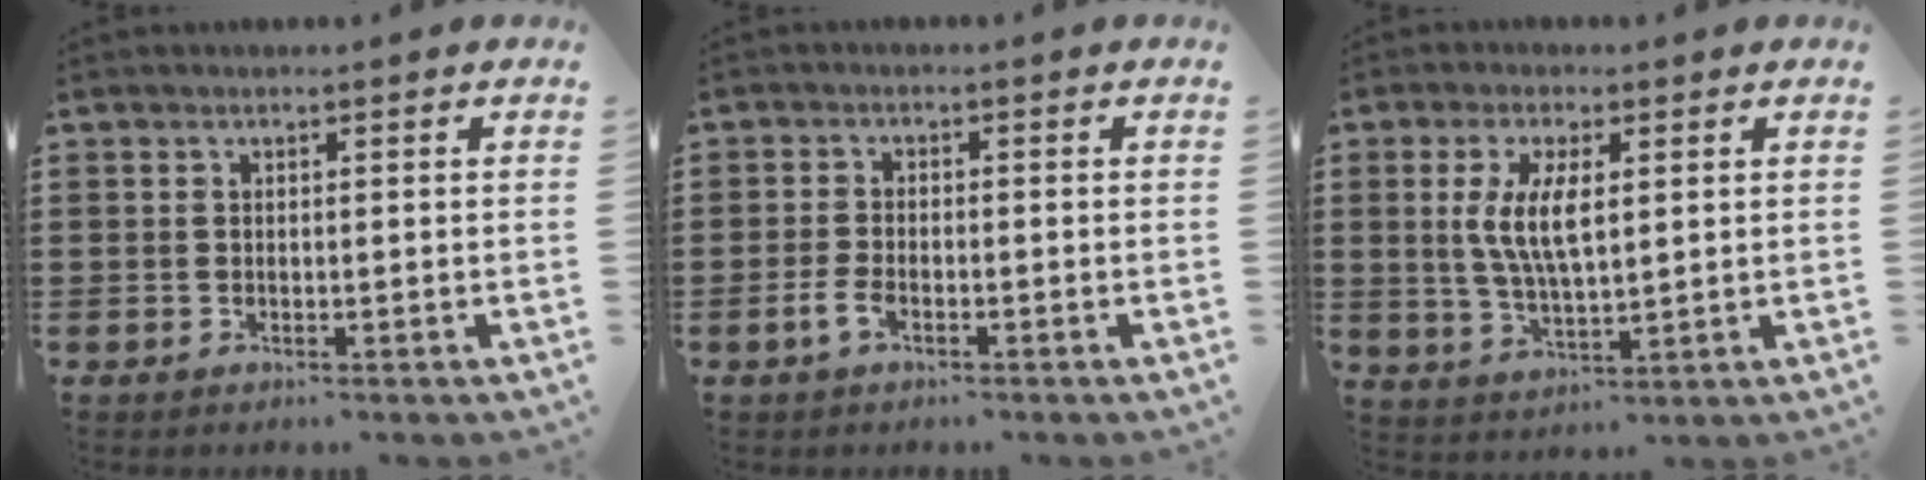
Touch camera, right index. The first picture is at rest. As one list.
[{"total": 2.6, "force": [-1.4, 1.1, 1.9], "torque": [-0.048, -0.002, -0.030]}, {"total": 7.0, "force": [1.3, 2.7, 6.4], "torque": [-0.135, 0.004, 0.020]}]